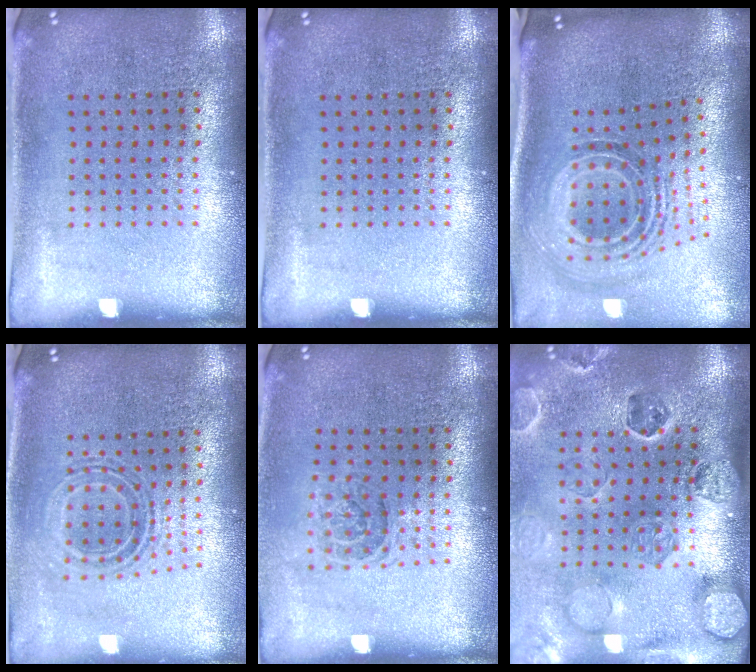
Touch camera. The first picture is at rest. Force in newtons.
{"total": 0.0}
{"total": 2.0, "press": 1.4, "slide": 1.3}
{"total": 0.8, "press": 0.7, "slide": 0.3}
{"total": 1.2, "press": 1.0, "slide": 0.6}
{"total": 2.7, "press": 2.6, "slide": 0.5}